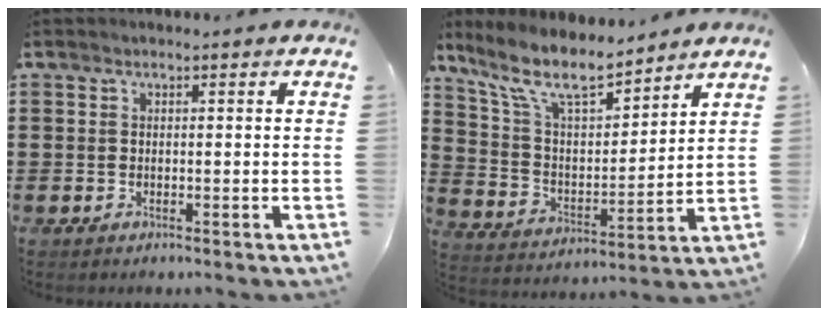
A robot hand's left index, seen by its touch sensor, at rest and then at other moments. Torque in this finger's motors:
{"motor_torque": [0.20, -0.23, 0.12, 0.03]}